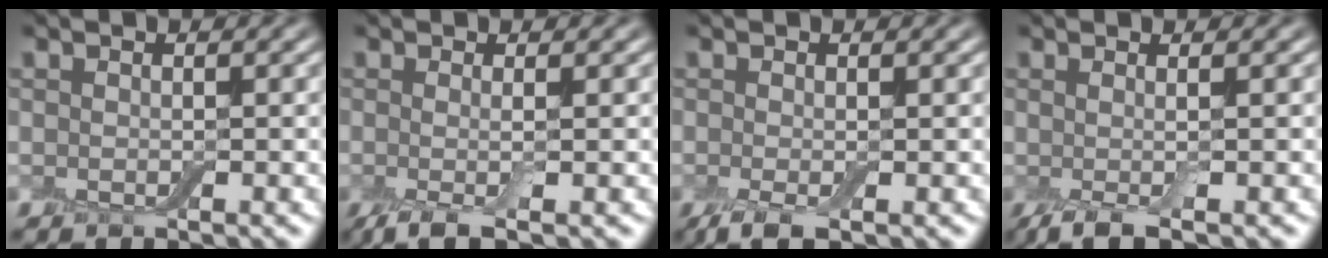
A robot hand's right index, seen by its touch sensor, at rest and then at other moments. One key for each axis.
{"total": 2.9, "fx": -0.8, "fy": 0.6, "fz": 2.7, "tx": -0.046, "ty": -0.007, "tz": -0.022}
{"total": 2.3, "fx": -1.1, "fy": 0.6, "fz": 1.9, "tx": -0.041, "ty": -0.008, "tz": -0.025}
{"total": 2.9, "fx": -0.7, "fy": 0.7, "fz": 2.8, "tx": -0.040, "ty": -0.003, "tz": -0.018}